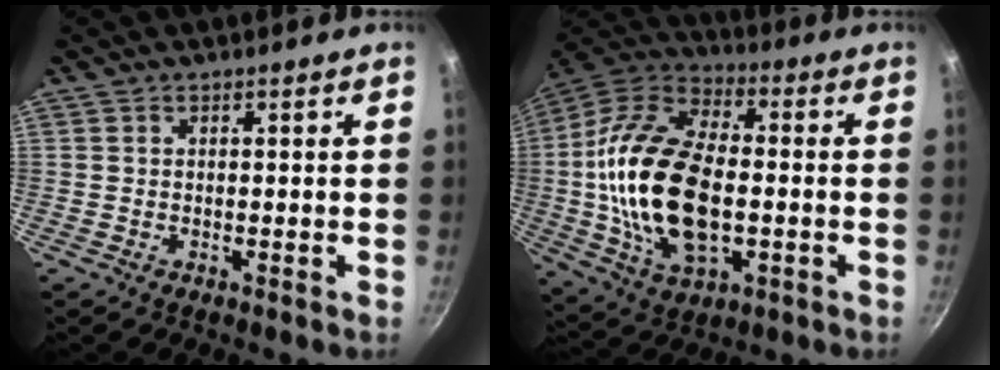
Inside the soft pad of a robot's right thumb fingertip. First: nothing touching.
{"total": 24.6, "force": [-1.9, 13.3, 20.6], "torque": [-0.405, 0.008, -0.032]}